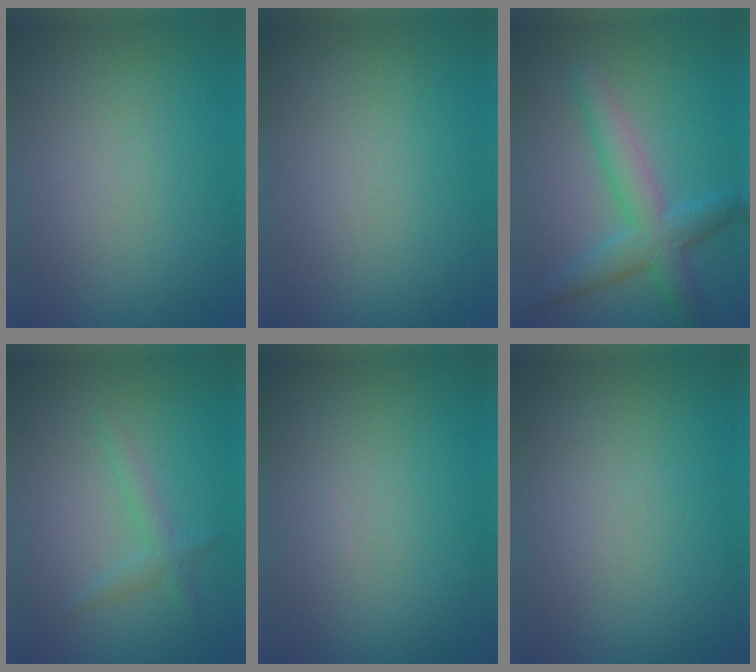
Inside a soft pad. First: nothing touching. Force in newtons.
{"total": 0.0}
{"total": 4.7, "press": 4.7, "slide": 0.1}
{"total": 1.6, "press": 1.6, "slide": 0.1}
{"total": 0.0}
{"total": 0.0}